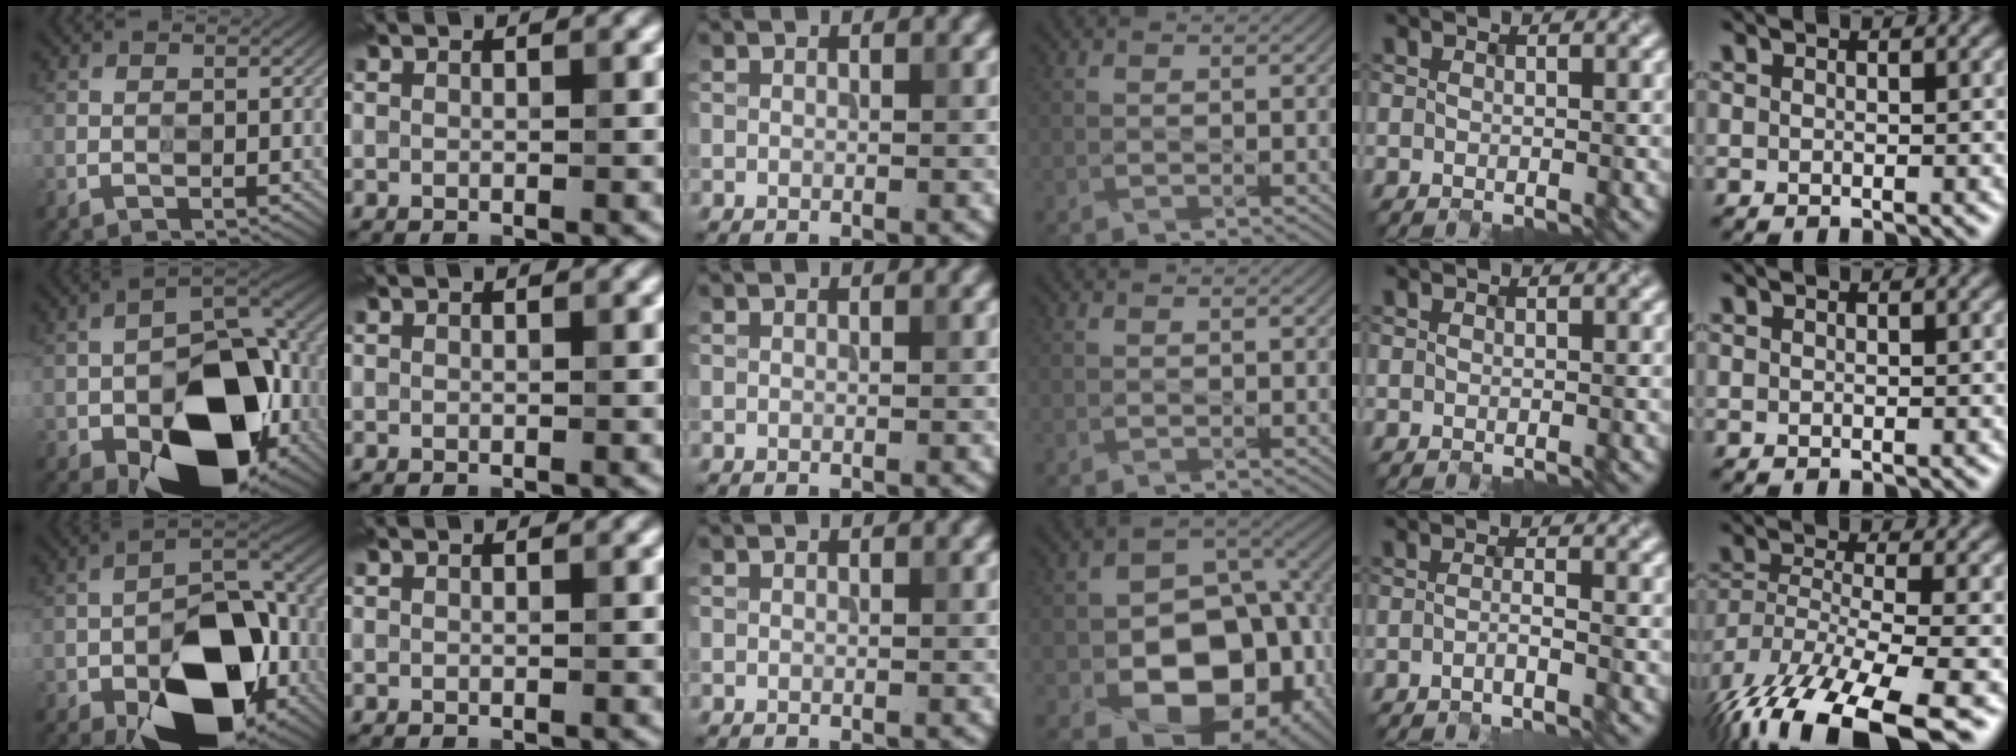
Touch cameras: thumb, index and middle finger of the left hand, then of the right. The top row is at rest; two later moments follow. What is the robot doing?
{"motion": "wipe", "object": "glasses"}